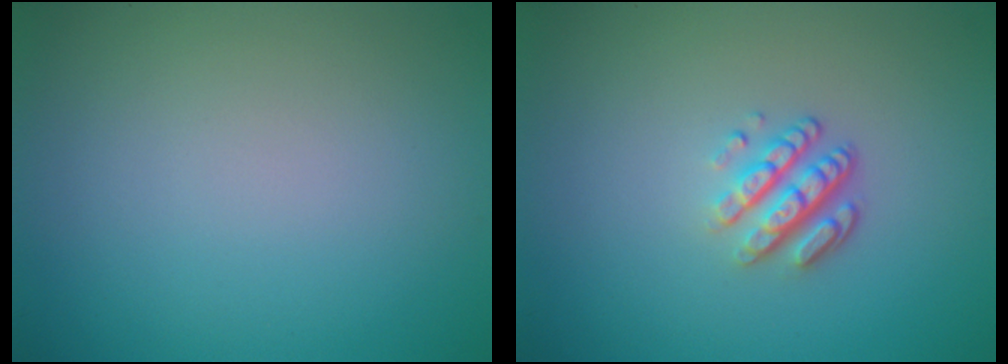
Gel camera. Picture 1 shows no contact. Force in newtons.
{"total": 3.3, "press": 2.4, "slide": 2.3}